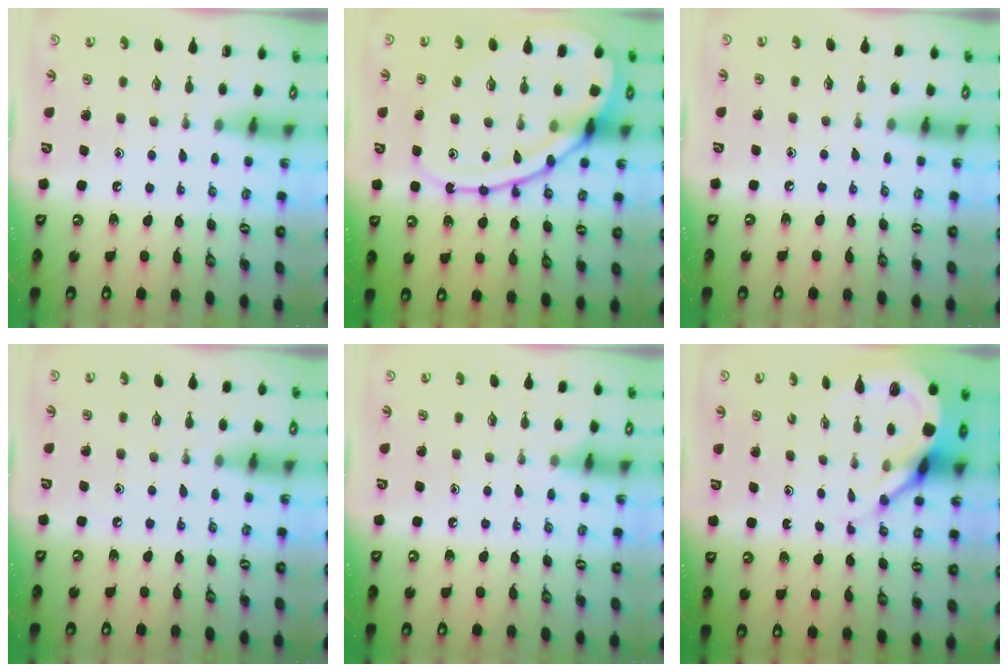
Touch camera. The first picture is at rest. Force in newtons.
{"total": 17.3, "press": 17.2, "slide": 1.6}
{"total": 2.9, "press": 2.9, "slide": 0.5}
{"total": 4.7, "press": 4.7, "slide": 0.5}
{"total": 4.2, "press": 4.1, "slide": 0.6}
{"total": 8.1, "press": 8.0, "slide": 0.9}